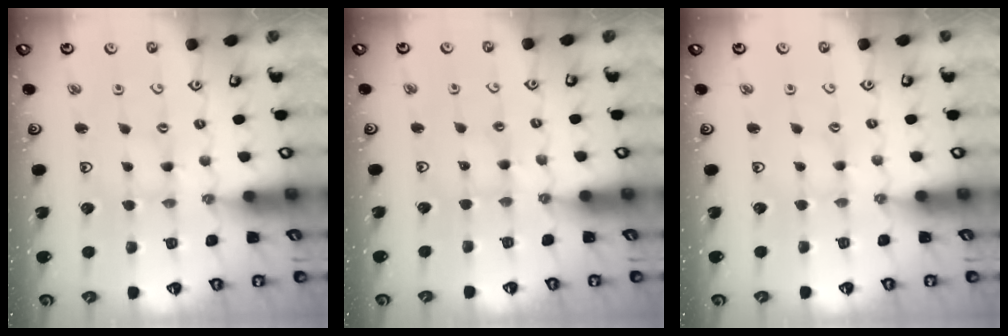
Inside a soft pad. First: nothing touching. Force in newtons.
{"total": 1.9, "press": 1.9, "slide": 0.3}
{"total": 0.0}